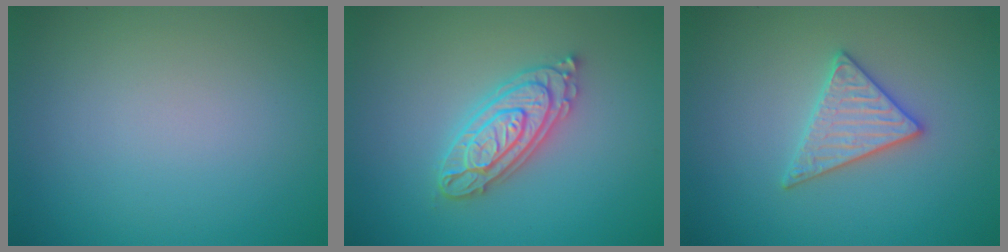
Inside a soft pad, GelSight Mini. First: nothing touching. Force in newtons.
{"total": 4.3, "press": 4.2, "slide": 0.8}
{"total": 2.9, "press": 2.9, "slide": 0.3}